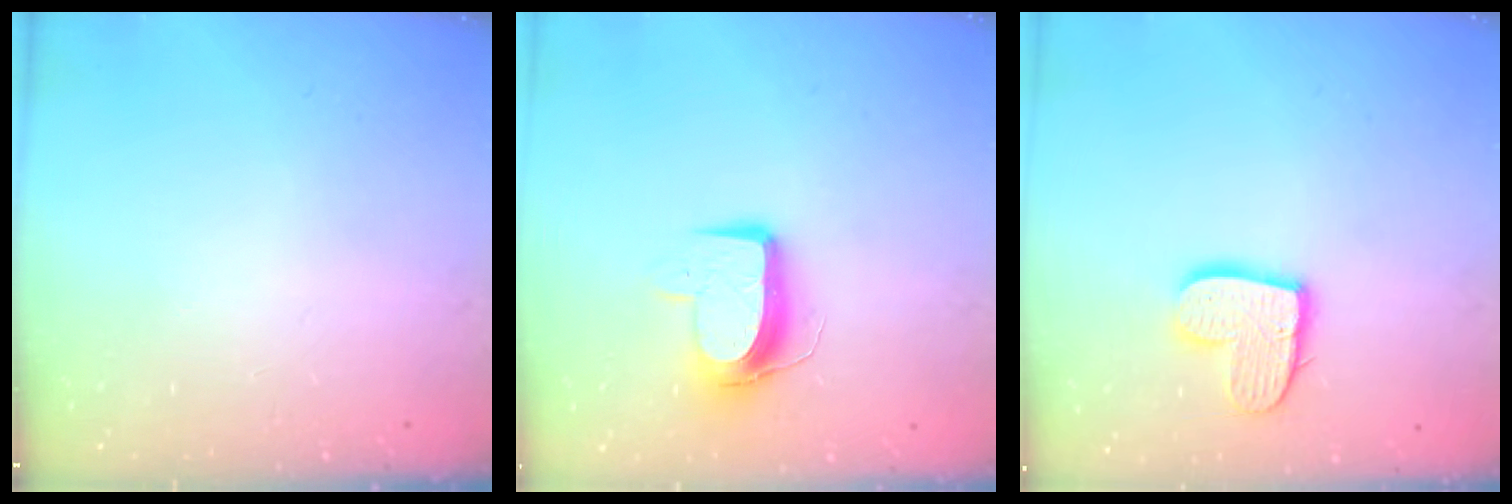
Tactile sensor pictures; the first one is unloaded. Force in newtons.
{"total": 10.2, "press": 10.2, "slide": 0.8}
{"total": 12.6, "press": 12.5, "slide": 1.0}